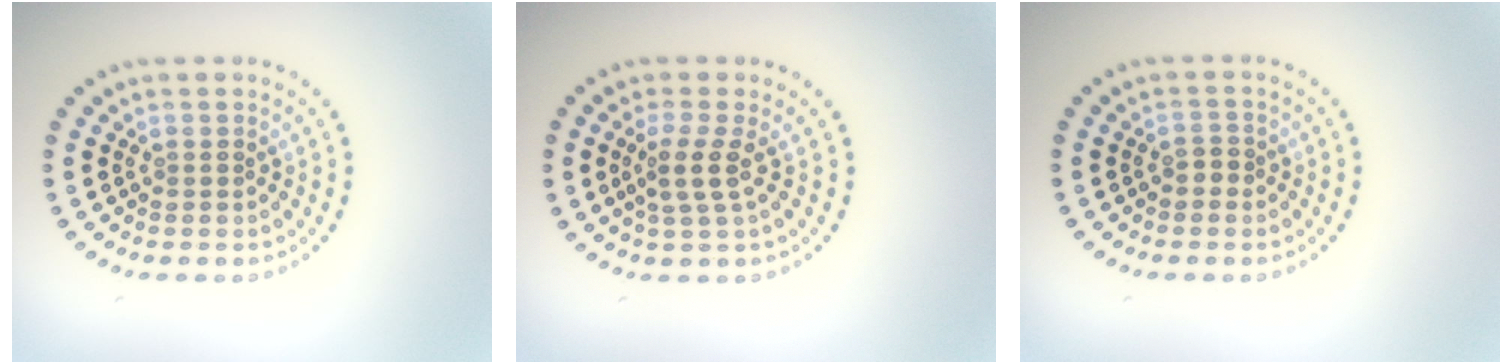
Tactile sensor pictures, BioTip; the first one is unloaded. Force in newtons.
{"total": 2.3, "press": 1.7, "slide": 1.5}
{"total": 1.0, "press": 0.9, "slide": 0.5}